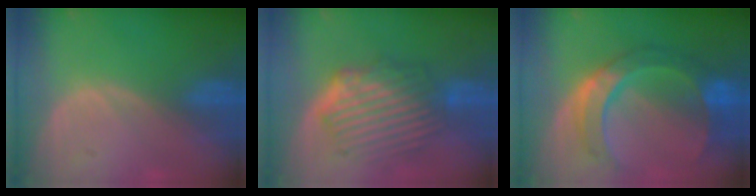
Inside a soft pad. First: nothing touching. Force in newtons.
{"total": 9.4, "press": 8.4, "slide": 4.4}
{"total": 9.1, "press": 9.1, "slide": 0.8}